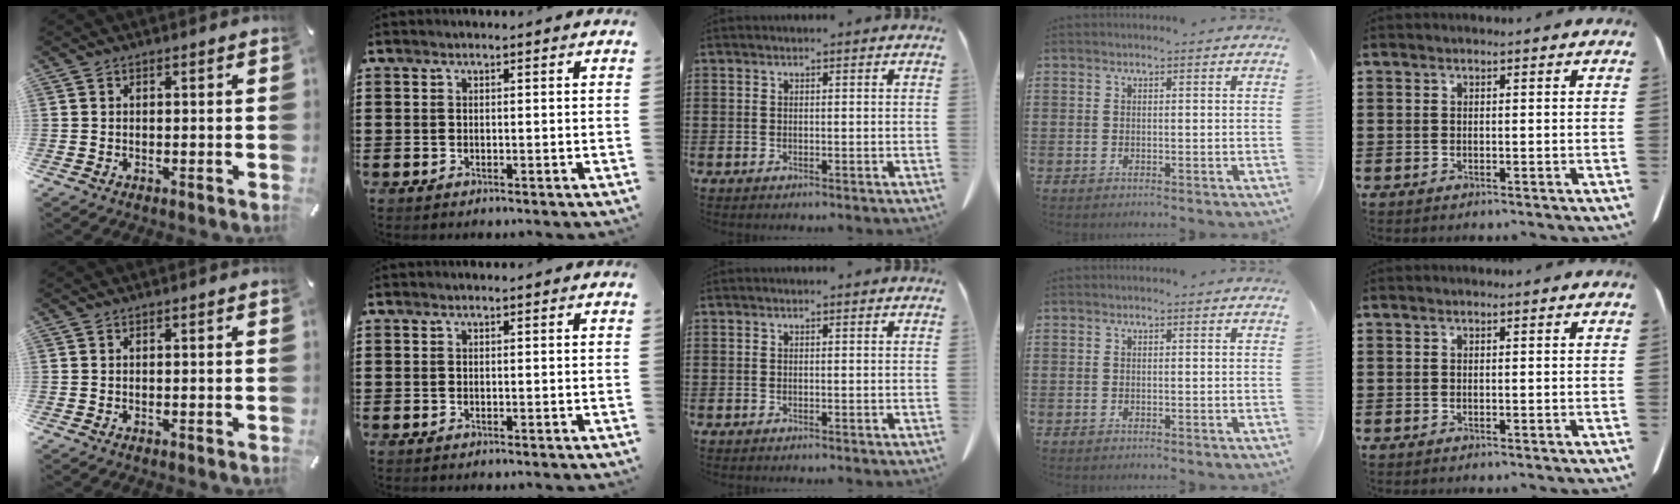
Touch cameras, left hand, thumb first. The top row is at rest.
{}